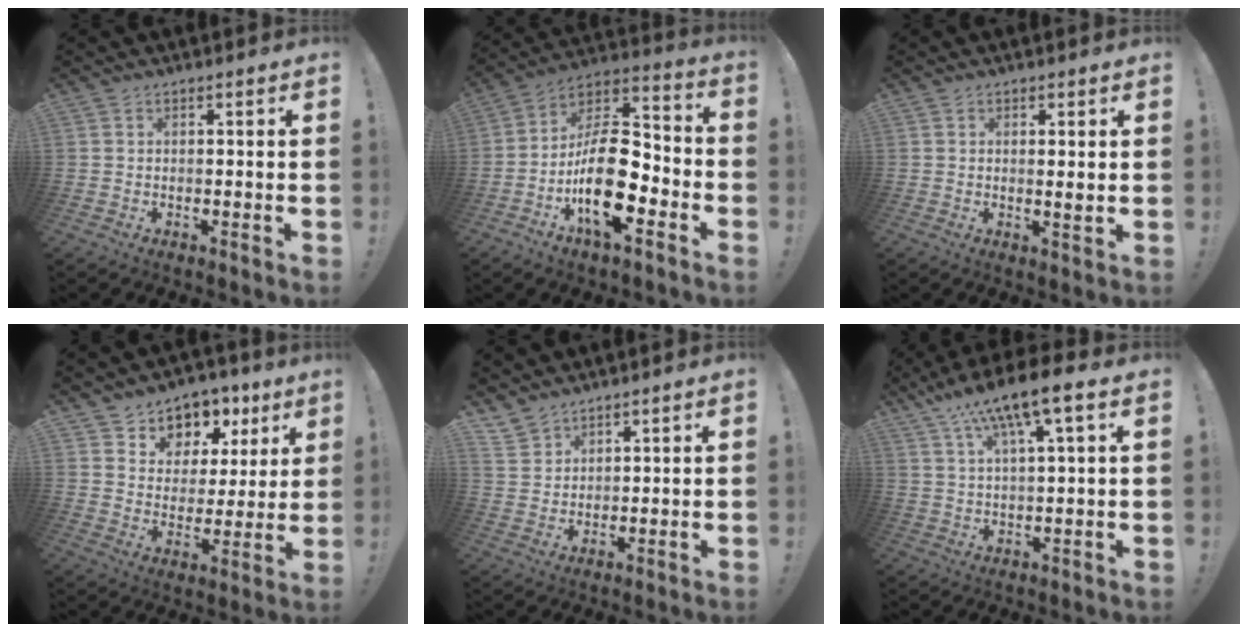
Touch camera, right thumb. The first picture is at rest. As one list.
[{"total": 21.0, "force": [-6.9, 9.9, 17.1], "torque": [-0.305, 0.034, -0.111]}, {"total": 2.1, "force": [0.7, -0.1, 2.0], "torque": [-0.020, -0.010, 0.008]}, {"total": 8.1, "force": [5.0, 6.2, 1.6], "torque": [-0.016, -0.046, 0.095]}, {"total": 5.0, "force": [4.3, 2.5, 0.8], "torque": [-0.019, -0.030, 0.085]}, {"total": 11.7, "force": [6.8, 1.7, 9.3], "torque": [-0.164, -0.033, 0.110]}]